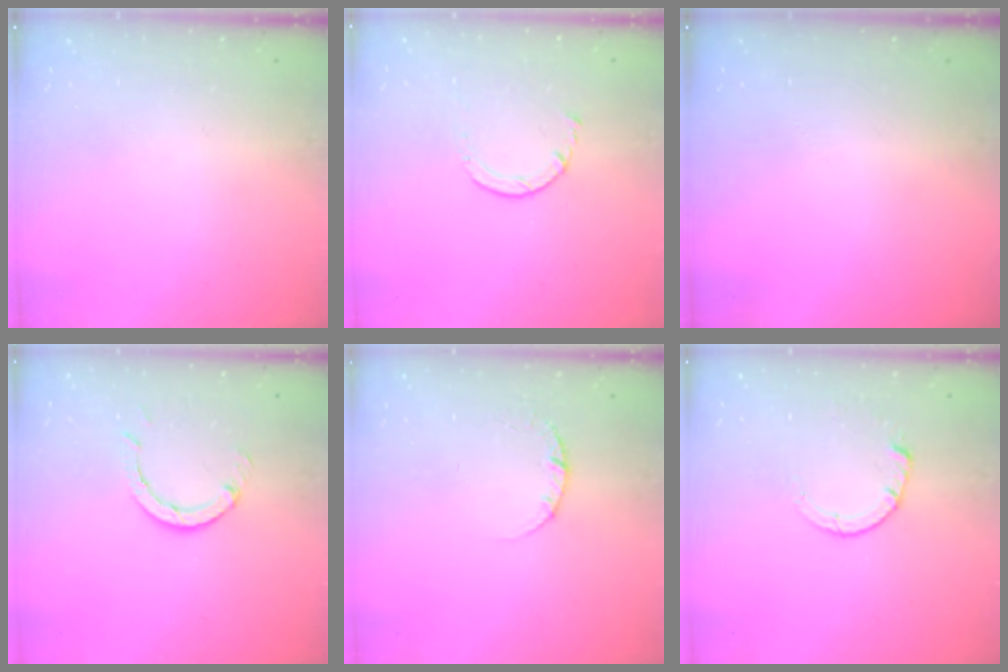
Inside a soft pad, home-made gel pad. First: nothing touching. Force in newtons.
{"total": 2.0, "press": 1.9, "slide": 0.3}
{"total": 0.0}
{"total": 3.7, "press": 3.7, "slide": 0.1}
{"total": 2.4, "press": 2.4, "slide": 0.3}
{"total": 3.3, "press": 3.3, "slide": 0.4}